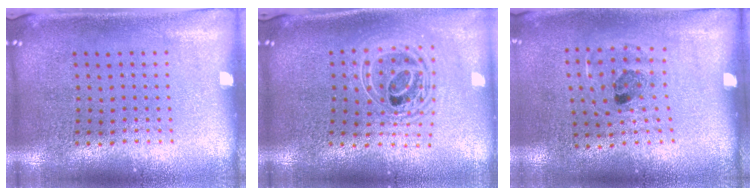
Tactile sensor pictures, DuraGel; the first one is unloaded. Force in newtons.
{"total": 2.1, "press": 1.6, "slide": 1.3}
{"total": 1.1, "press": 0.8, "slide": 0.7}